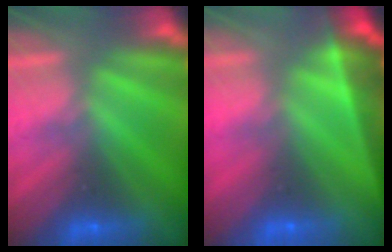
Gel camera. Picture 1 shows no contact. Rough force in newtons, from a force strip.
{"total": 11.5}